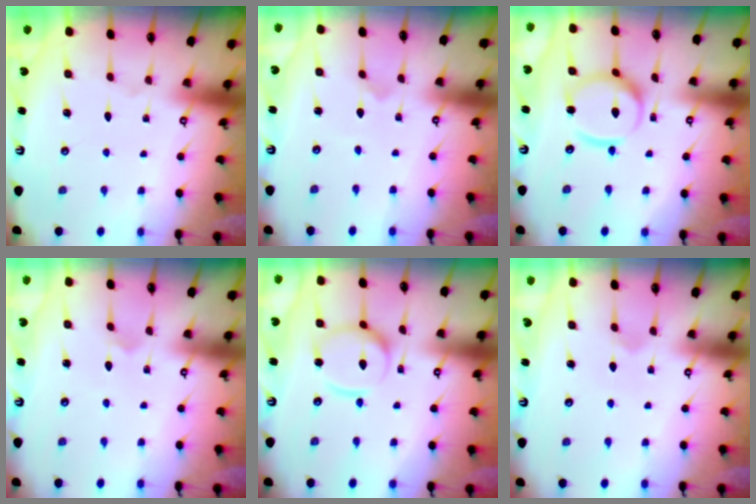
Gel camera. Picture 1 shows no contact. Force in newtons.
{"total": 0.0}
{"total": 12.8, "press": 12.7, "slide": 1.4}
{"total": 1.9, "press": 1.9, "slide": 0.1}
{"total": 10.3, "press": 10.3, "slide": 0.9}
{"total": 2.1, "press": 2.1, "slide": 0.2}